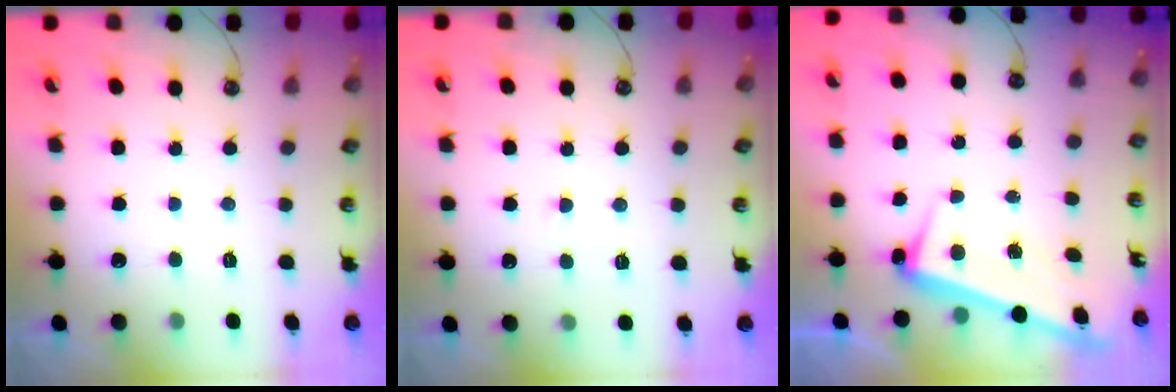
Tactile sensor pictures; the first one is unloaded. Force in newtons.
{"total": 5.3, "press": 5.2, "slide": 0.4}
{"total": 2.2, "press": 2.0, "slide": 0.9}